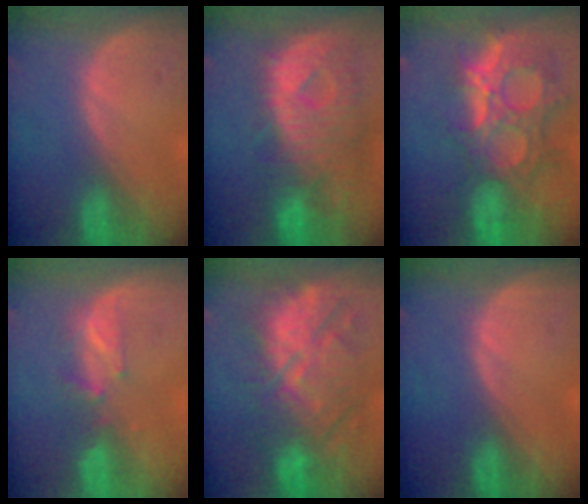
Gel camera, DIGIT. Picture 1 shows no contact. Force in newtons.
{"total": 11.8, "press": 10.2, "slide": 6.0}
{"total": 13.1, "press": 11.2, "slide": 6.8}
{"total": 3.4, "press": 3.3, "slide": 0.7}
{"total": 11.5, "press": 11.3, "slide": 2.5}
{"total": 0.0}